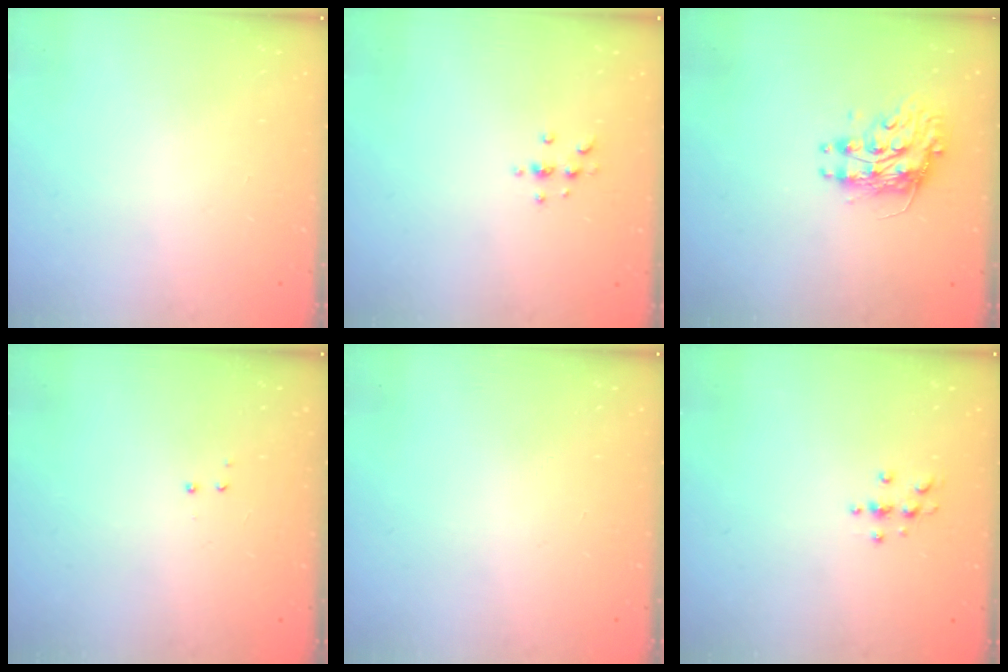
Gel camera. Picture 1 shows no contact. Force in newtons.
{"total": 2.9, "press": 2.9, "slide": 0.4}
{"total": 9.2, "press": 9.2, "slide": 0.9}
{"total": 2.9, "press": 2.8, "slide": 0.6}
{"total": 0.0}
{"total": 3.2, "press": 3.2, "slide": 0.5}